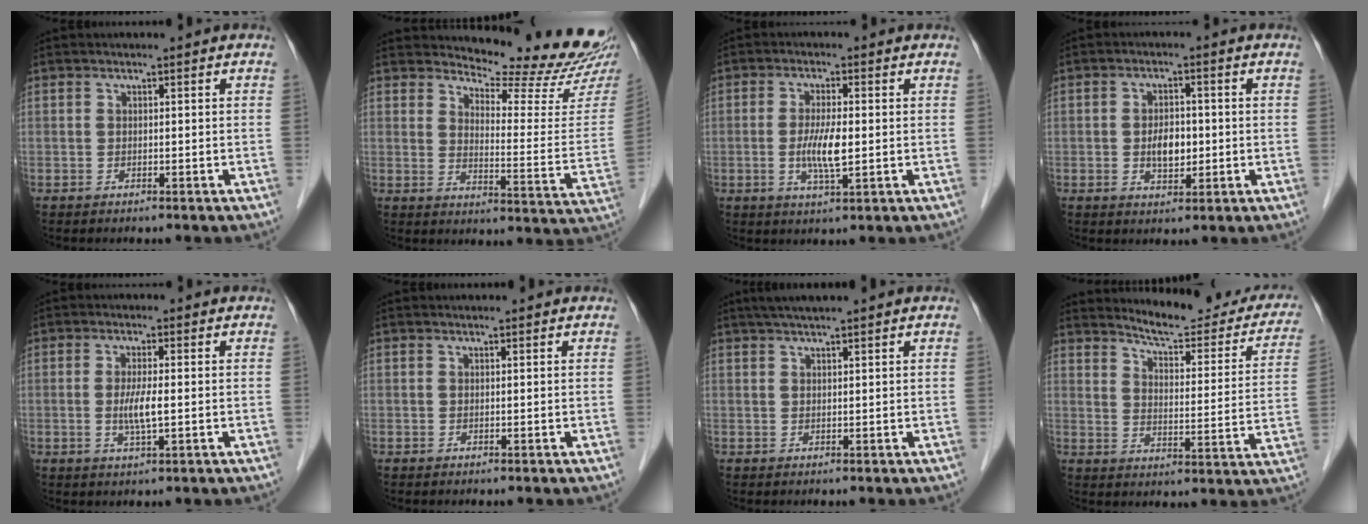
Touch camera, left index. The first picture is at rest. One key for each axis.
{"total": 16.4, "fx": 15.7, "fy": 0.4, "fz": 4.9, "tx": -0.068, "ty": -0.105, "tz": 0.184}
{"total": 5.2, "fx": -0.4, "fy": 0.9, "fz": 5.1, "tx": -0.105, "ty": -0.008, "tz": -0.008}
{"total": 4.3, "fx": -0.4, "fy": 2.4, "fz": 3.6, "tx": -0.062, "ty": 0.003, "tz": -0.003}
{"total": 3.7, "fx": -0.3, "fy": 0.3, "fz": 3.7, "tx": -0.077, "ty": -0.006, "tz": -0.004}
{"total": 1.1, "fx": 1.1, "fy": 0.2, "fz": 0.2, "tx": -0.012, "ty": 0.009, "tz": 0.013}
{"total": 4.7, "fx": 3.9, "fy": -0.3, "fz": 2.7, "tx": -0.041, "ty": 0.029, "tz": 0.065}
{"total": 17.7, "fx": 16.3, "fy": 3.8, "fz": 5.7, "tx": -0.056, "ty": -0.051, "tz": 0.190}